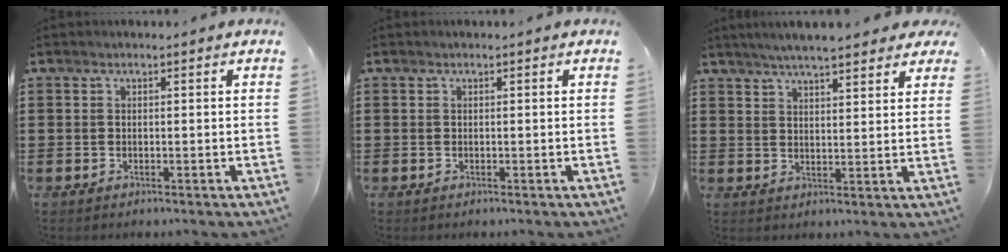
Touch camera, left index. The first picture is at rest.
{"total": 0.0}
{"total": 4.9, "force": [4.5, 0.3, 2.0], "torque": [-0.054, -0.008, 0.079]}